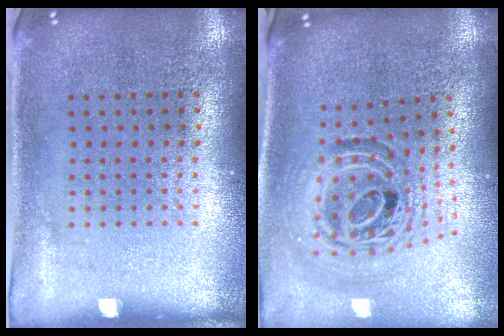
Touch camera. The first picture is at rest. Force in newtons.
{"total": 1.5, "press": 1.2, "slide": 0.8}